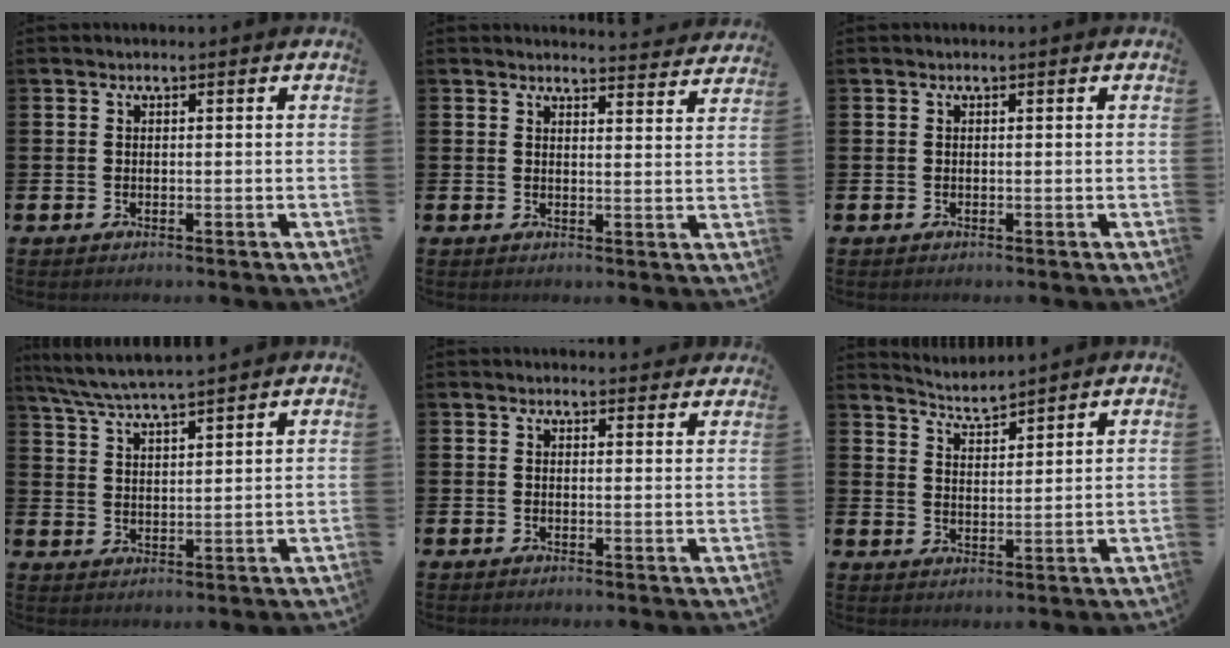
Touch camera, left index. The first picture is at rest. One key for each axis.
{"total": 3.4, "fx": 3.4, "fy": -0.1, "fz": -0.1, "tx": 0.004, "ty": -0.026, "tz": 0.058}
{"total": 0.0}
{"total": 5.6, "fx": 5.4, "fy": -0.1, "fz": 1.5, "tx": -0.053, "ty": -0.024, "tz": 0.097}
{"total": 1.7, "fx": 1.6, "fy": 0.2, "fz": 0.0, "tx": 0.007, "ty": -0.009, "tz": 0.028}
{"total": 3.8, "fx": 3.8, "fy": 0.0, "fz": 0.2, "tx": -0.015, "ty": -0.026, "tz": 0.066}